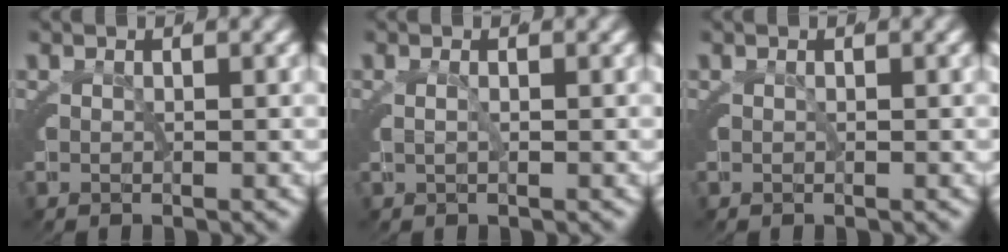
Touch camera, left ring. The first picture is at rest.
{"total": 0.0}
{"total": 0.0}